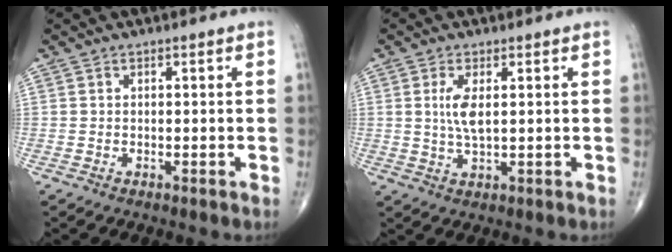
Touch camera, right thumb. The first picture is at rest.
{"total": 4.5, "force": [0.9, 1.4, 4.1], "torque": [-0.091, -0.007, 0.021]}